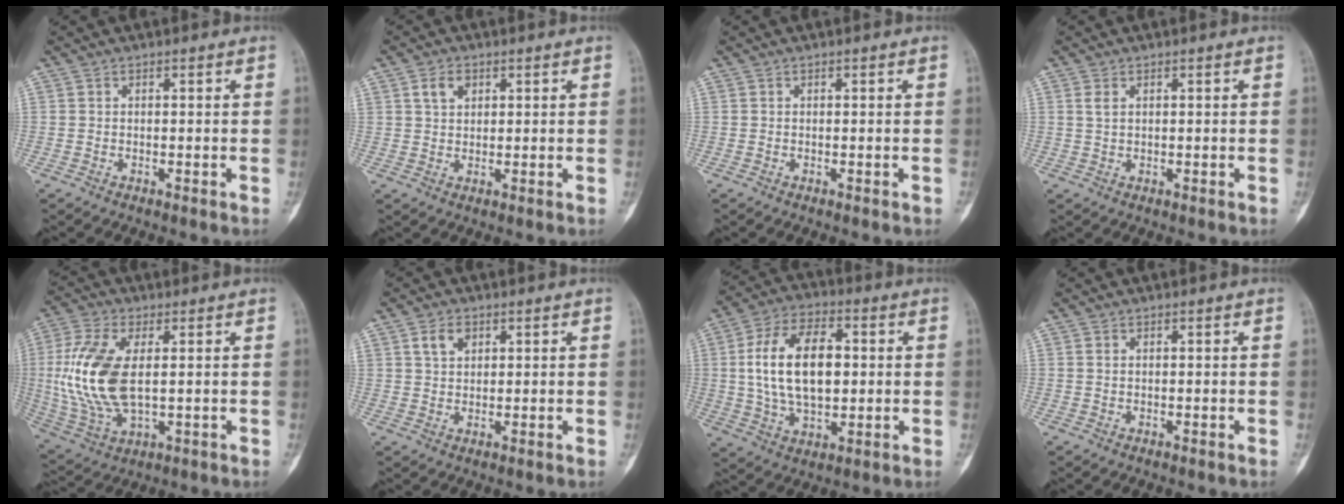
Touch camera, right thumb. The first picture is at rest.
{"total": 3.7, "force": [1.7, 2.6, 2.0], "torque": [-0.027, -0.004, 0.033]}
{"total": 0.0}
{"total": 1.8, "force": [0.7, 1.0, 1.3], "torque": [-0.028, 0.003, 0.020]}
{"total": 15.8, "force": [1.2, 8.1, 13.5], "torque": [-0.297, -0.008, 0.032]}
{"total": 3.9, "force": [1.9, 2.6, 2.1], "torque": [-0.029, -0.005, 0.036]}
{"total": 16.9, "force": [1.8, 9.6, 13.7], "torque": [-0.236, 0.009, 0.033]}
{"total": 0.6, "force": [0.2, 0.4, 0.4], "torque": [-0.011, 0.003, 0.005]}